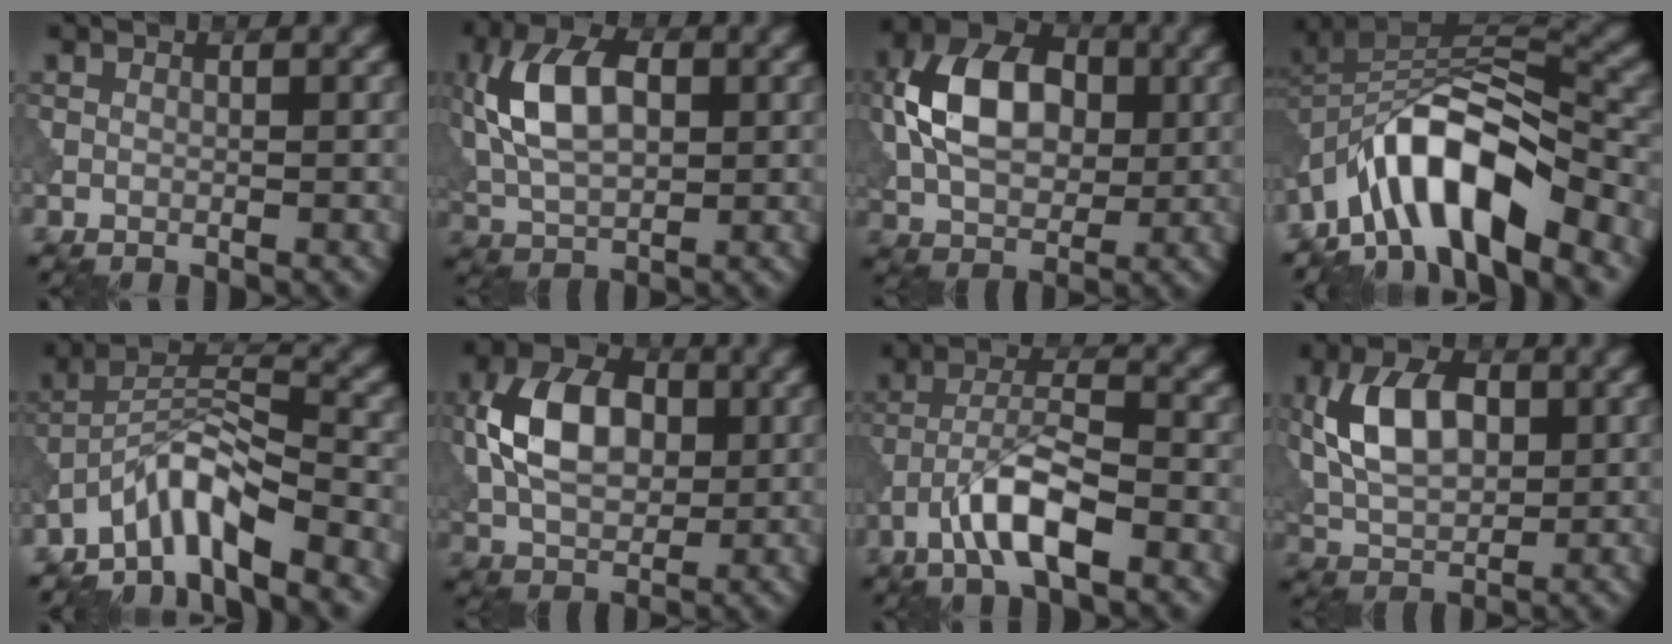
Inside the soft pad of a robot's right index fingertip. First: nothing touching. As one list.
[{"total": 8.2, "force": [1.4, 4.7, 6.6], "torque": [-0.137, 0.014, 0.019]}, {"total": 9.3, "force": [1.0, 6.2, 6.8], "torque": [-0.131, 0.013, 0.010]}, {"total": 10.4, "force": [-6.1, 3.8, 7.5], "torque": [-0.107, 0.014, -0.116]}, {"total": 5.8, "force": [-4.4, 1.0, 3.6], "torque": [-0.060, 0.010, -0.090]}, {"total": 8.1, "force": [0.9, 5.4, 6.0], "torque": [-0.114, 0.011, 0.012]}, {"total": 6.2, "force": [-3.1, 1.7, 5.1], "torque": [-0.093, 0.011, -0.061]}, {"total": 7.2, "force": [1.3, 4.3, 5.6], "torque": [-0.106, 0.010, 0.020]}]